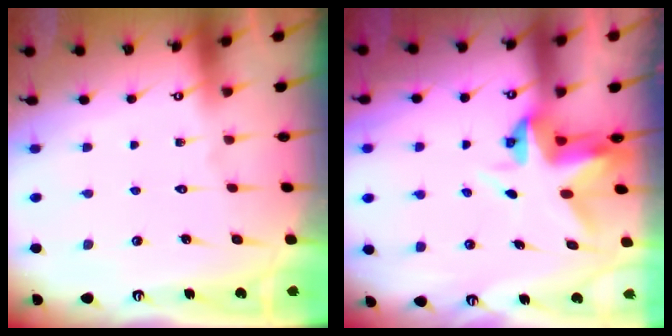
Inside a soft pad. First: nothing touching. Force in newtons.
{"total": 4.2, "press": 4.2, "slide": 0.2}